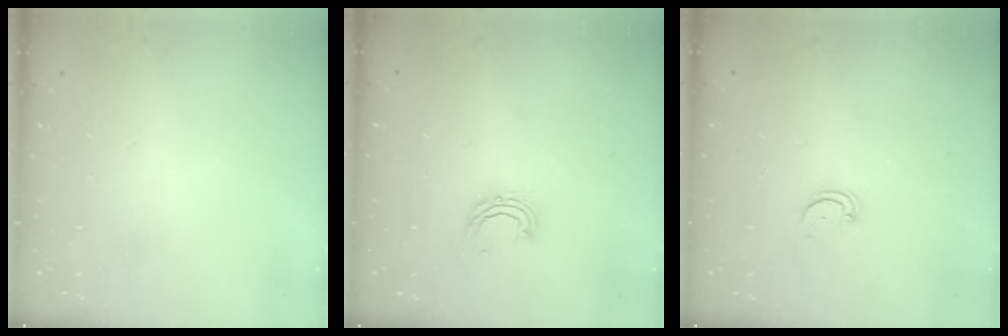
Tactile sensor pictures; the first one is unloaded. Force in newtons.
{"total": 5.6, "press": 5.6, "slide": 1.0}
{"total": 3.2, "press": 3.2, "slide": 0.3}